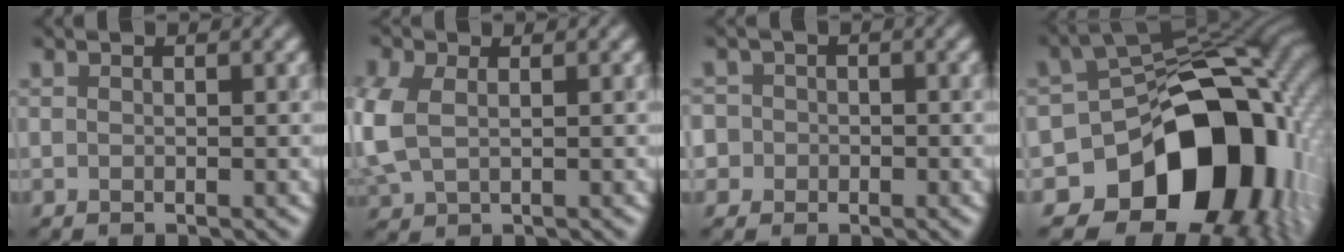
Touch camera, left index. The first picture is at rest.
{"total": 4.1, "force": [0.3, 2.8, 2.9], "torque": [-0.087, -0.004, 0.010]}
{"total": 3.6, "force": [-0.4, 3.6, 0.7], "torque": [0.006, 0.020, -0.035]}
{"total": 16.4, "force": [-5.8, 11.9, 9.6], "torque": [-0.107, -0.017, -0.100]}